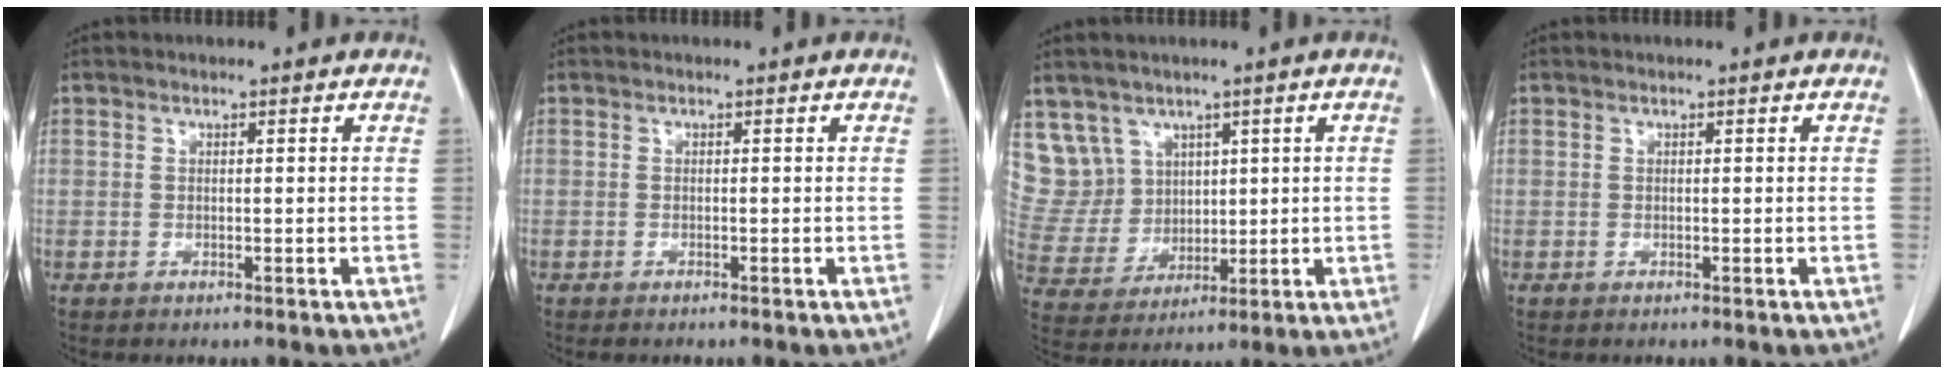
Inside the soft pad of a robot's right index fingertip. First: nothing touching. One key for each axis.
{"total": 0.0}
{"total": 8.7, "fx": 5.0, "fy": 7.1, "fz": 0.4, "tx": -0.020, "ty": 0.030, "tz": 0.116}
{"total": 0.0}